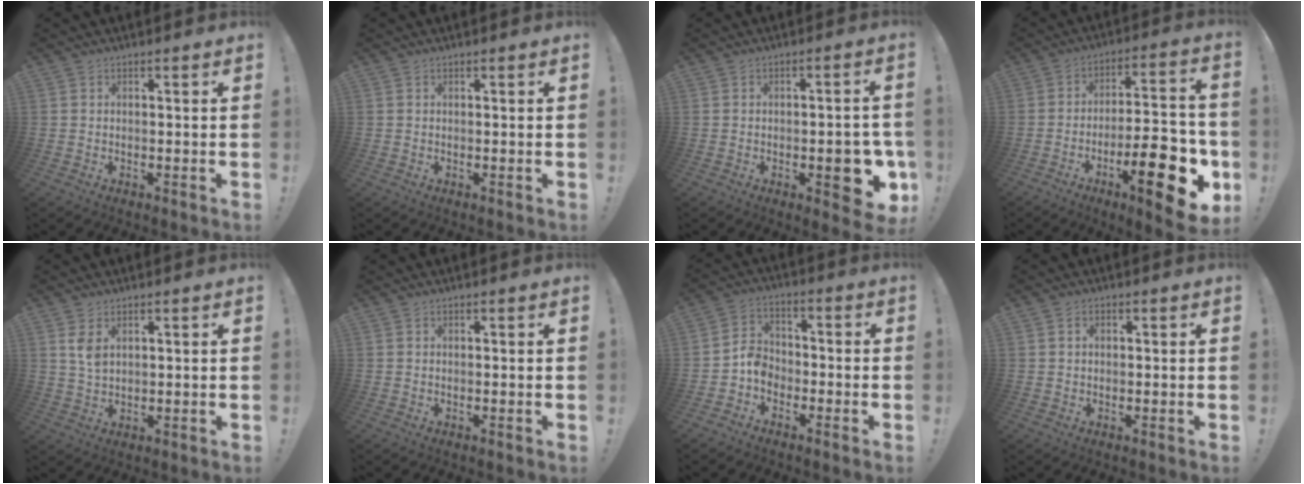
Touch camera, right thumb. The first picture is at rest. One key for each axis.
{"total": 0.0}
{"total": 10.8, "fx": -3.3, "fy": 4.3, "fz": 9.3, "tx": -0.090, "ty": 0.001, "tz": -0.047}
{"total": 20.4, "fx": -8.5, "fy": 6.5, "fz": 17.4, "tx": -0.236, "ty": 0.047, "tz": -0.122}
{"total": 4.4, "fx": 1.9, "fy": 2.3, "fz": 3.2, "tx": -0.045, "ty": -0.009, "tz": 0.032}
{"total": 0.0}
{"total": 6.8, "fx": -3.9, "fy": 4.8, "fz": 2.8, "tx": -0.056, "ty": 0.031, "tz": -0.070}
{"total": 1.1, "fx": 0.2, "fy": 1.0, "fz": 0.5, "tx": -0.004, "ty": 0.002, "tz": 0.002}